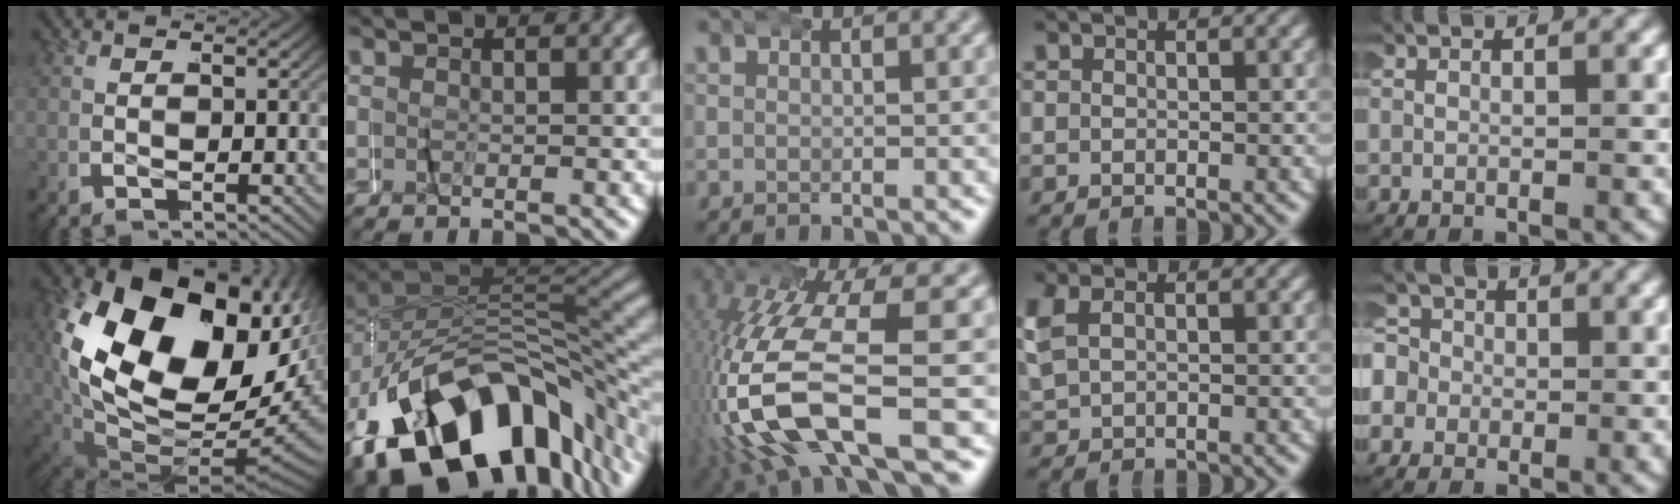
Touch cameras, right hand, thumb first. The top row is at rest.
{"thumb": {"total": 23.9, "force": [0.6, 15.6, 18.1], "torque": [-0.360, -0.062, 0.035]}, "index": {"total": 15.6, "force": [-6.9, 8.9, 10.7], "torque": [-0.181, -0.021, -0.096]}, "middle": {"total": 12.1, "force": [-2.4, 5.8, 10.3], "torque": [-0.252, -0.034, -0.019]}, "ring": {"total": 2.7, "force": [0.7, 2.0, 1.7], "torque": [-0.052, 0.000, 0.022]}, "little": {"total": 6.7, "force": [0.1, 6.2, 2.5], "torque": [-0.079, -0.005, -0.013]}}